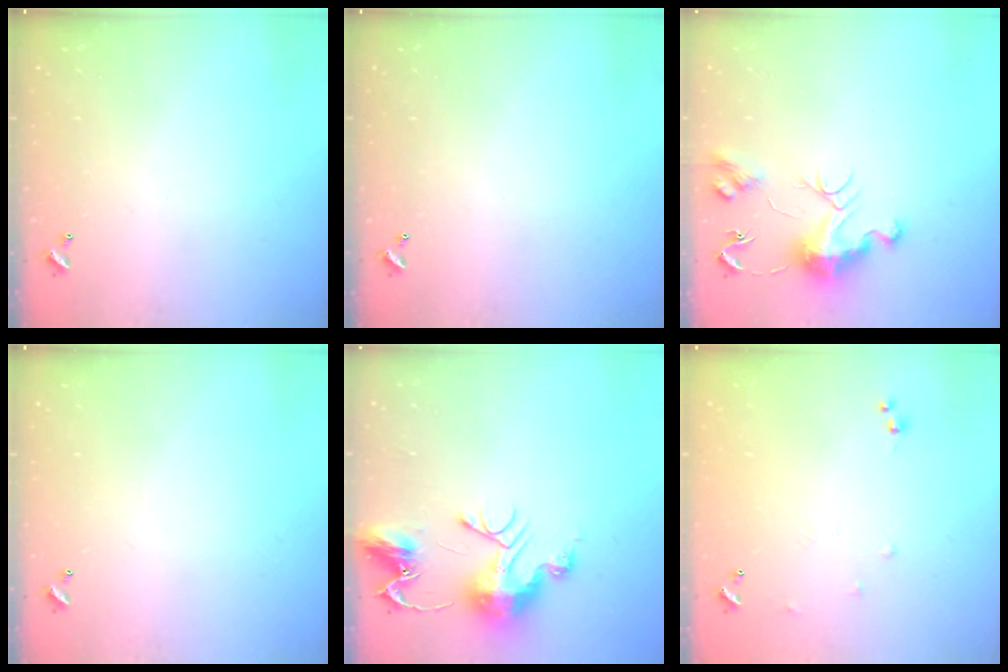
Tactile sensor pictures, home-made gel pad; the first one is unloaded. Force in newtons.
{"total": 0.0}
{"total": 10.1, "press": 10.0, "slide": 0.8}
{"total": 0.0}
{"total": 12.0, "press": 12.0, "slide": 1.1}
{"total": 6.3, "press": 6.3, "slide": 0.7}